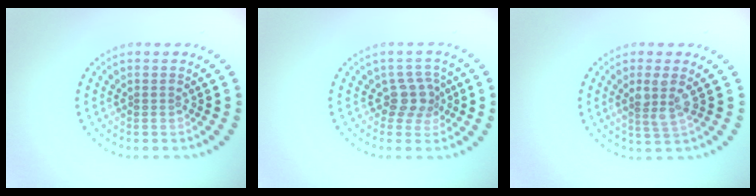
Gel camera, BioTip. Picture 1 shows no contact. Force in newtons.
{"total": 2.6, "press": 2.0, "slide": 1.6}
{"total": 2.4, "press": 2.0, "slide": 1.4}